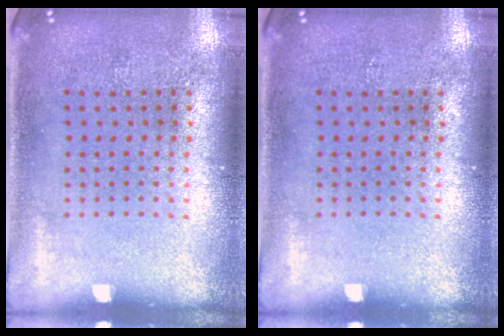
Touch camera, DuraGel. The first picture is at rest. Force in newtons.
{"total": 0.0}